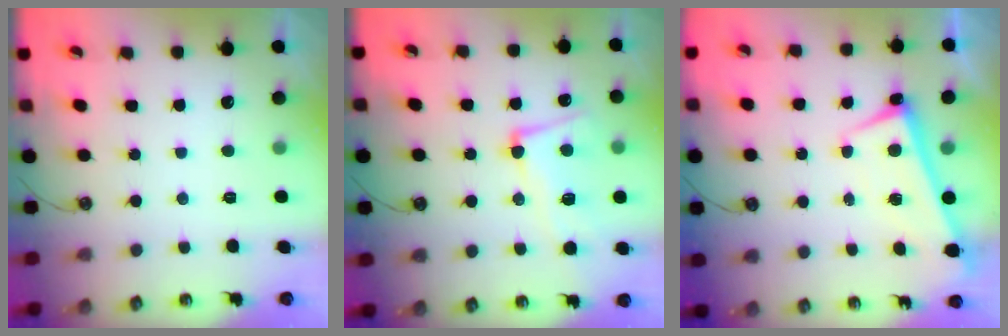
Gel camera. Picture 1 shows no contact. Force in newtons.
{"total": 6.7, "press": 6.5, "slide": 1.9}
{"total": 1.2, "press": 0.8, "slide": 0.9}